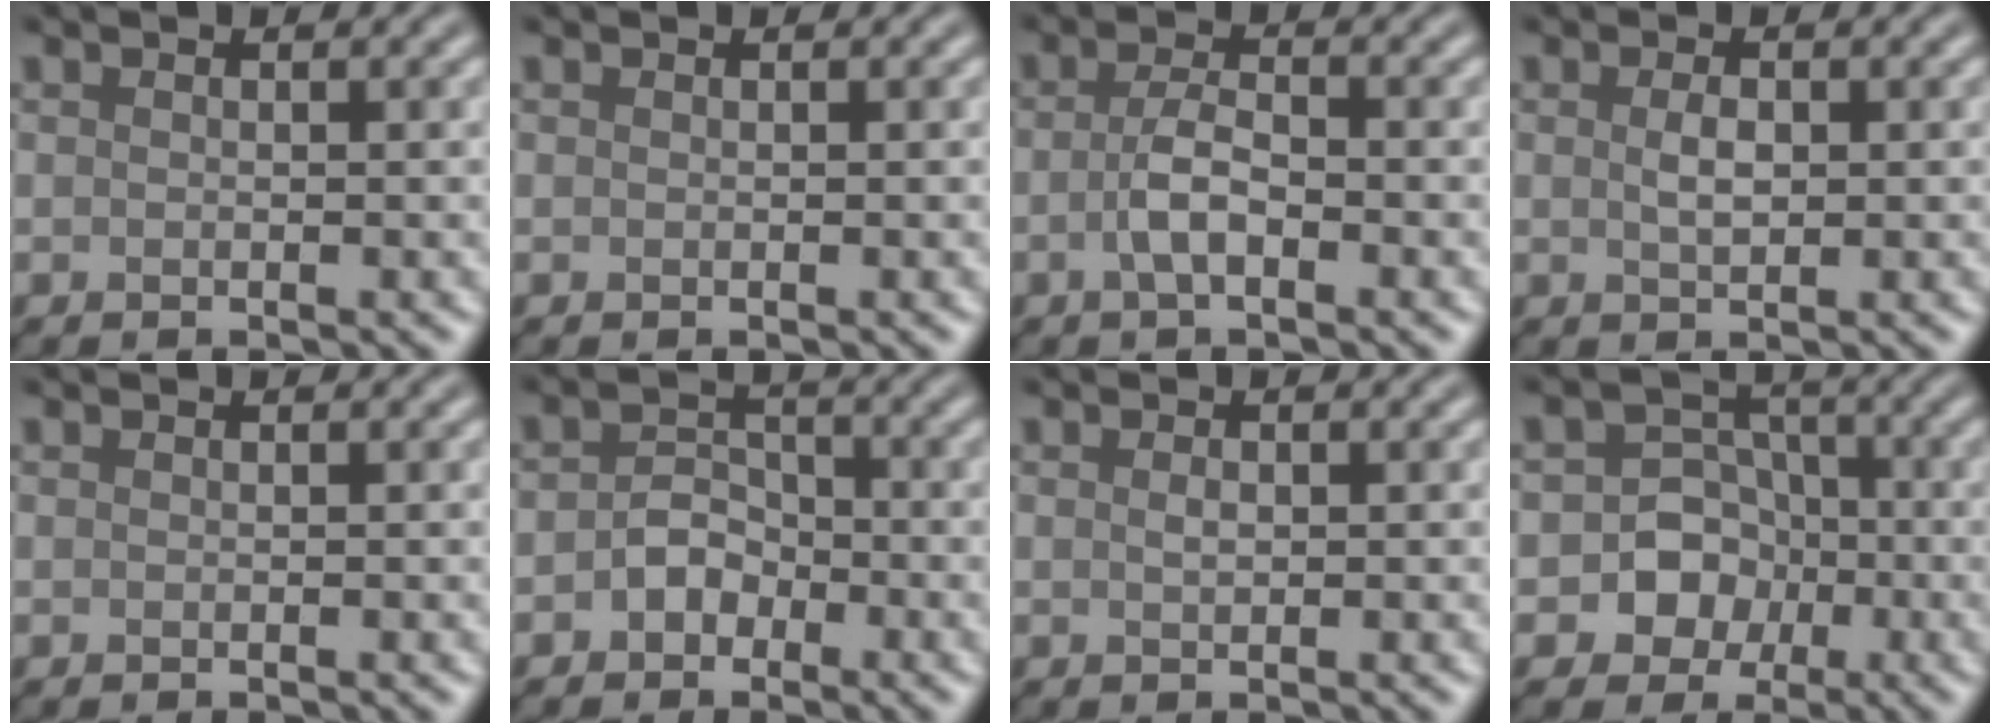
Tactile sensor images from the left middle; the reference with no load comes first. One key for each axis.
{"total": 0.0}
{"total": 2.6, "fx": -0.9, "fy": 0.9, "fz": 2.2, "tx": -0.046, "ty": 0.003, "tz": -0.022}
{"total": 1.6, "fx": 0.2, "fy": 0.8, "fz": 1.3, "tx": -0.030, "ty": 0.000, "tz": 0.005}
{"total": 0.0}
{"total": 2.4, "fx": -1.1, "fy": 1.9, "fz": 1.1, "tx": -0.018, "ty": 0.006, "tz": -0.024}
{"total": 0.7, "fx": 0.1, "fy": 0.4, "fz": 0.6, "tx": -0.013, "ty": 0.000, "tz": 0.002}
{"total": 5.8, "fx": -1.6, "fy": 5.3, "fz": 1.5, "tx": 0.007, "ty": 0.018, "tz": -0.045}